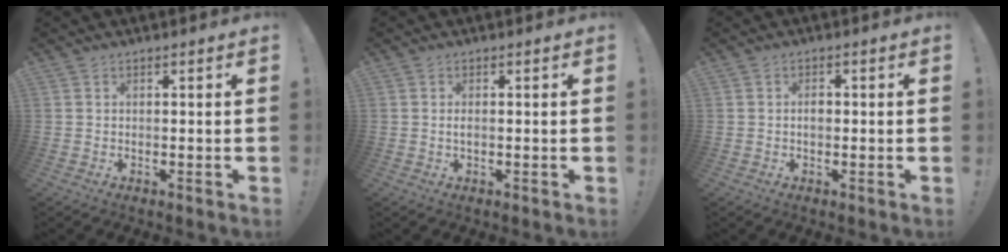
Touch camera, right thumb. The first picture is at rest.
{"total": 1.0, "force": [-0.2, 0.3, 0.9], "torque": [-0.020, 0.002, -0.003]}
{"total": 1.9, "force": [-0.4, 1.3, 1.3], "torque": [-0.022, 0.006, -0.008]}